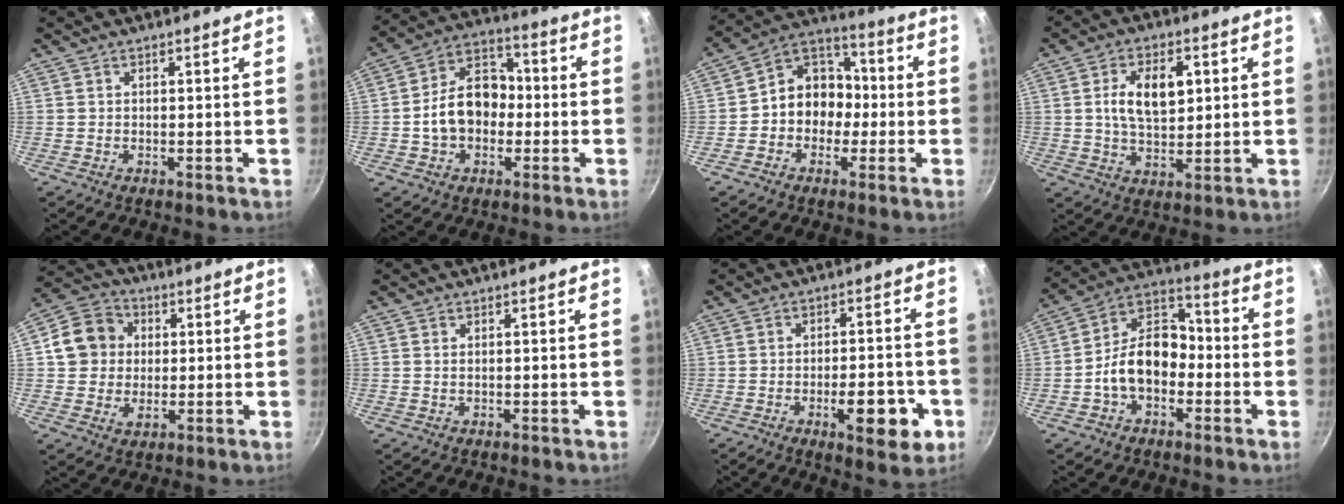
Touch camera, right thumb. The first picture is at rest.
{"total": 13.3, "force": [-1.4, 9.8, 8.9], "torque": [-0.109, 0.040, -0.039]}
{"total": 11.5, "force": [-1.5, 9.8, 5.8], "torque": [-0.037, 0.045, -0.045]}
{"total": 10.6, "force": [2.2, 6.1, 8.3], "torque": [-0.124, -0.004, 0.036]}
{"total": 10.4, "force": [1.9, 9.2, 4.6], "torque": [-0.054, 0.007, 0.020]}
{"total": 0.6, "force": [0.1, 0.3, 0.5], "torque": [-0.010, 0.000, 0.003]}
{"total": 11.2, "force": [-4.0, 4.4, 9.5], "torque": [-0.104, 0.014, -0.051]}
{"total": 13.1, "force": [-3.0, 9.1, 8.9], "torque": [-0.109, 0.053, -0.070]}